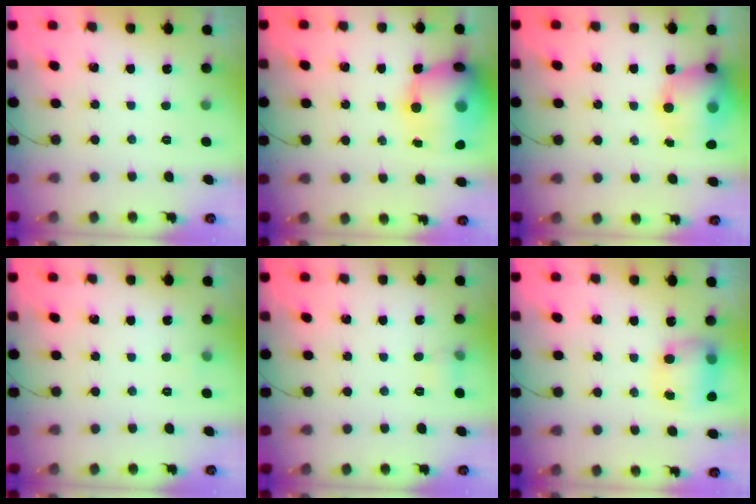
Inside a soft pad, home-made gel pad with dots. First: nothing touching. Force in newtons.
{"total": 17.7, "press": 17.2, "slide": 4.0}
{"total": 13.3, "press": 12.9, "slide": 3.2}
{"total": 2.5, "press": 2.4, "slide": 1.0}
{"total": 4.7, "press": 4.3, "slide": 1.8}
{"total": 8.4, "press": 8.3, "slide": 1.3}